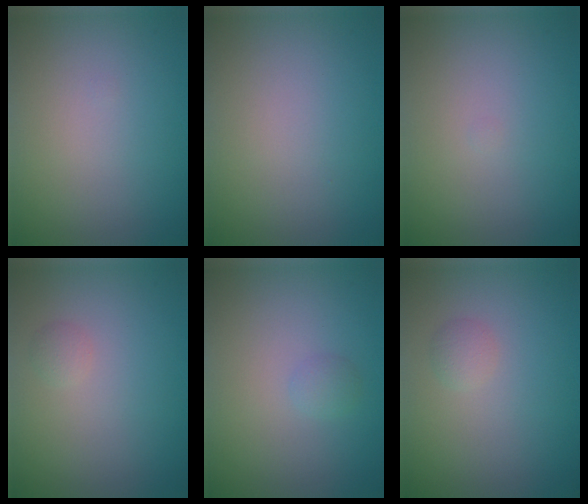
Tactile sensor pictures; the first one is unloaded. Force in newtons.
{"total": 0.0}
{"total": 0.0}
{"total": 0.8, "press": 0.8, "slide": 0.1}
{"total": 0.8, "press": 0.8, "slide": 0.1}
{"total": 1.1, "press": 1.1, "slide": 0.0}